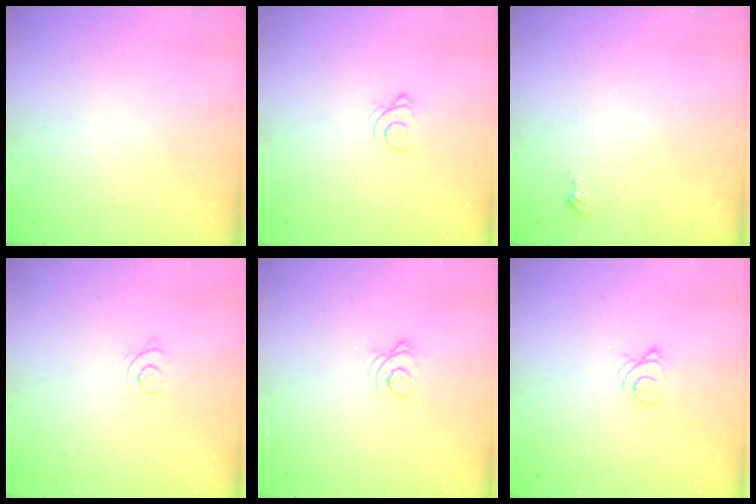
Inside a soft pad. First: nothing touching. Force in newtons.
{"total": 2.4, "press": 2.4, "slide": 0.3}
{"total": 2.5, "press": 2.5, "slide": 0.3}
{"total": 3.8, "press": 3.8, "slide": 0.6}
{"total": 2.9, "press": 2.9, "slide": 0.3}
{"total": 3.2, "press": 3.2, "slide": 0.1}